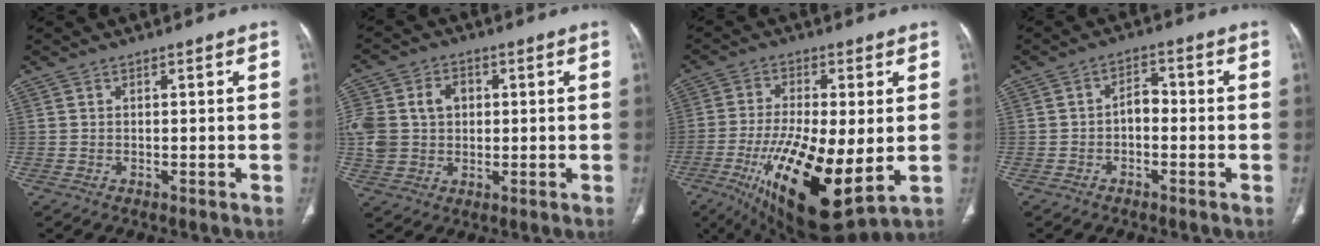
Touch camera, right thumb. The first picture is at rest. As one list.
[{"total": 15.9, "force": [2.3, 12.9, 9.0], "torque": [-0.214, 0.023, 0.054]}, {"total": 21.9, "force": [-4.5, 7.8, 19.9], "torque": [-0.372, -0.031, -0.058]}, {"total": 3.6, "force": [-0.9, 2.4, 2.5], "torque": [-0.028, 0.021, -0.024]}]